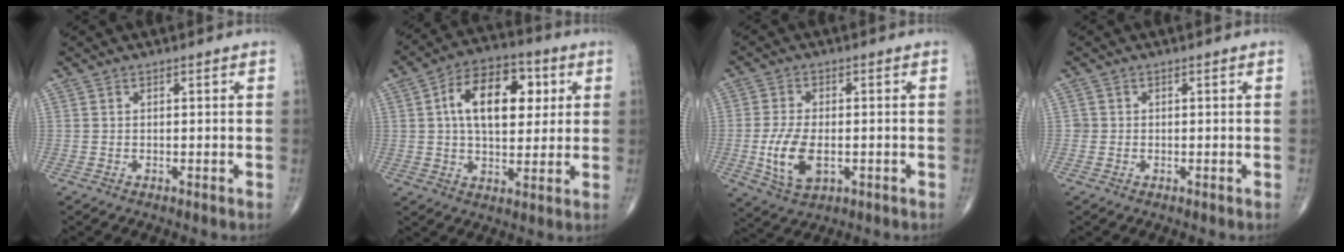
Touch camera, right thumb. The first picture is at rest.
{"total": 15.1, "force": [3.4, 8.7, 11.8], "torque": [-0.163, 0.007, 0.050]}
{"total": 8.8, "force": [-1.7, 4.8, 7.2], "torque": [-0.141, -0.006, -0.026]}
{"total": 0.8, "force": [-0.1, 0.8, 0.0], "torque": [0.003, 0.003, -0.004]}